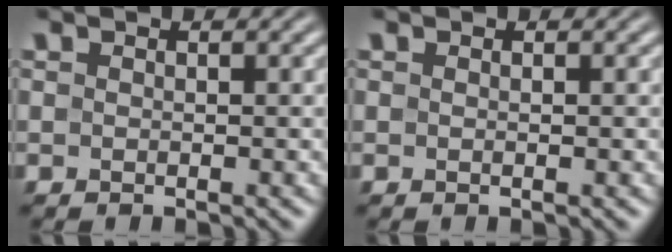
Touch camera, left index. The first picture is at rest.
{"total": 0.6, "force": [0.0, 0.2, 0.6], "torque": [-0.007, 0.002, -0.001]}